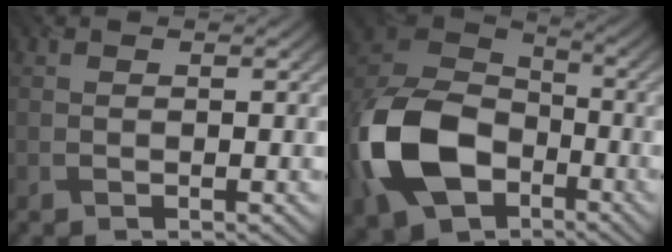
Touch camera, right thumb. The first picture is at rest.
{"total": 15.8, "force": [-6.1, 10.9, 9.7], "torque": [-0.237, -0.026, -0.132]}